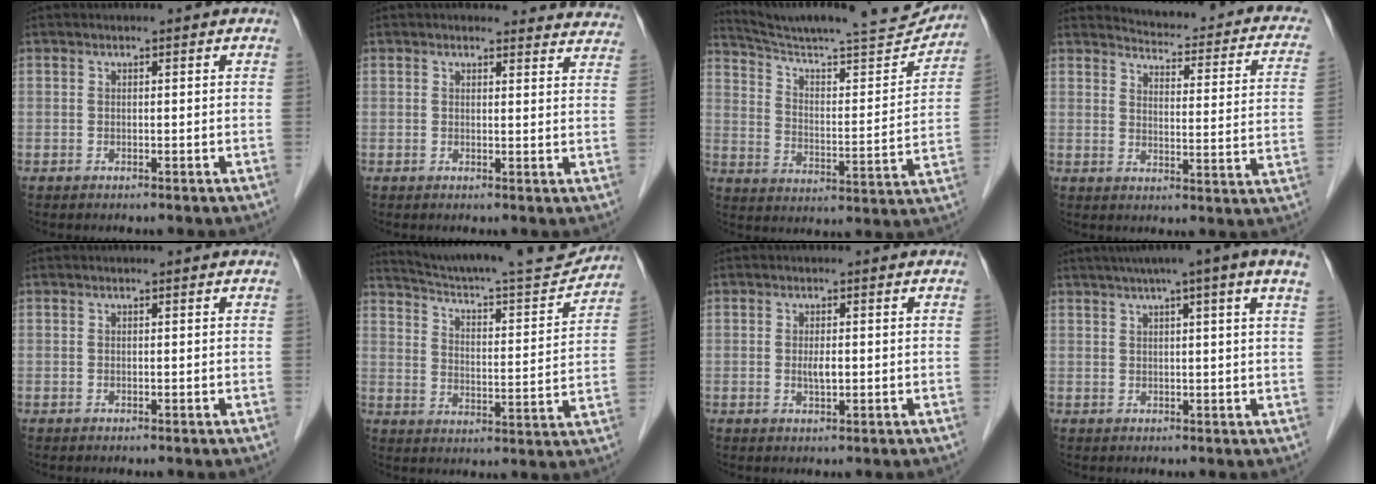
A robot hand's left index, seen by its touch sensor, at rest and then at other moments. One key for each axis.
{"total": 10.6, "fx": 10.3, "fy": 2.4, "fz": 0.9, "tx": 0.035, "ty": -0.023, "tz": 0.075}
{"total": 22.7, "fx": 21.4, "fy": 1.0, "fz": 7.3, "tx": -0.119, "ty": -0.052, "tz": 0.301}
{"total": 15.6, "fx": 13.5, "fy": 4.2, "fz": 6.7, "tx": -0.069, "ty": -0.026, "tz": 0.133}
{"total": 0.0}
{"total": 19.2, "fx": 18.2, "fy": 1.1, "fz": 5.8, "tx": -0.096, "ty": -0.030, "tz": 0.258}
{"total": 1.8, "fx": -0.1, "fy": 0.6, "fz": 1.7, "tx": -0.035, "ty": -0.002, "tz": -0.001}
{"total": 11.6, "fx": 7.7, "fy": -0.4, "fz": 8.7, "tx": -0.130, "ty": 0.038, "tz": 0.092}